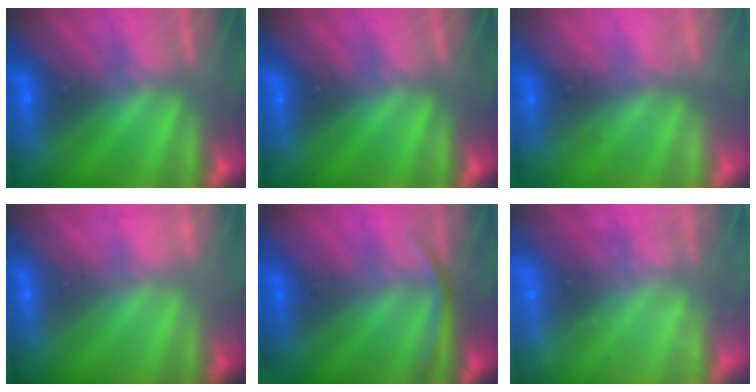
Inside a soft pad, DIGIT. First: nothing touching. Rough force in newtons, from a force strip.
{"total": 0.0}
{"total": 2.1}
{"total": 2.1}
{"total": 2.9}
{"total": 2.4}